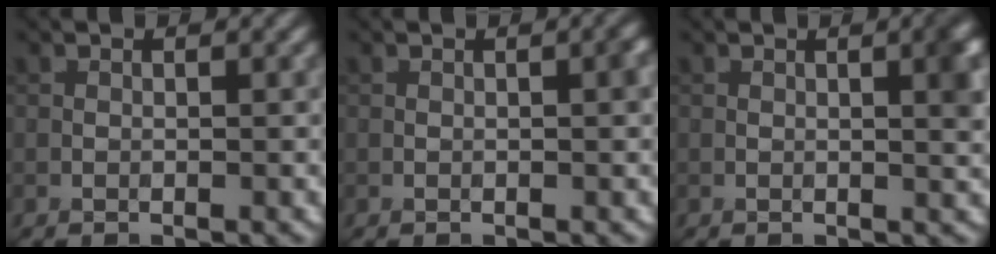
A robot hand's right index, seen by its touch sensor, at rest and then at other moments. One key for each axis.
{"total": 1.1, "fx": -0.1, "fy": 0.2, "fz": 1.1, "tx": -0.013, "ty": 0.002, "tz": 0.002}
{"total": 2.9, "fx": 0.3, "fy": 0.8, "fz": 2.8, "tx": -0.028, "ty": 0.004, "tz": 0.004}